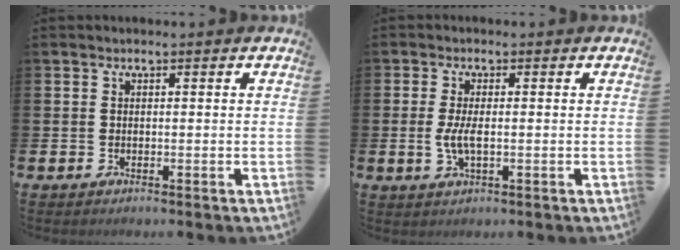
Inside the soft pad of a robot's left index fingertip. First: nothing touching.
{"total": 2.9, "force": [-0.2, 1.0, 2.7], "torque": [-0.061, -0.001, -0.005]}